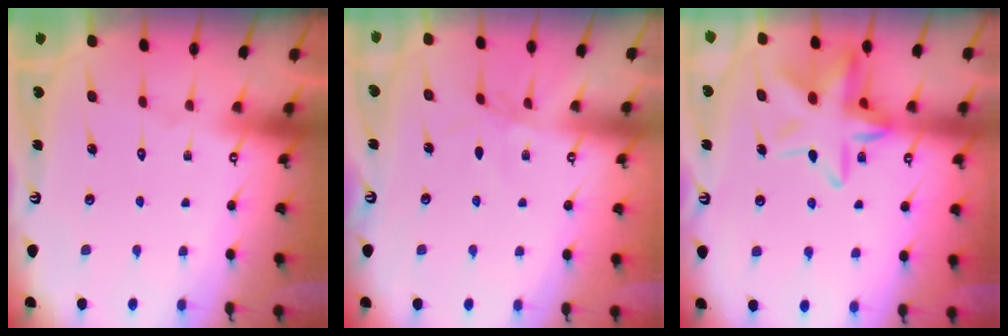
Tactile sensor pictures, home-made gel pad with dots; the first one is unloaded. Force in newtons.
{"total": 1.5, "press": 1.5, "slide": 0.4}
{"total": 15.5, "press": 15.5, "slide": 1.4}